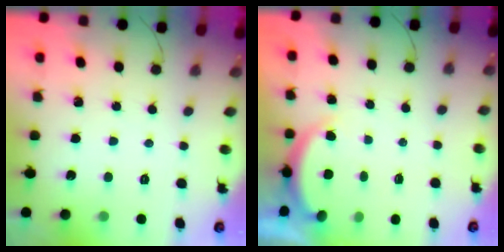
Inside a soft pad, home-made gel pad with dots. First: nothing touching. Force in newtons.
{"total": 3.0, "press": 2.9, "slide": 0.6}